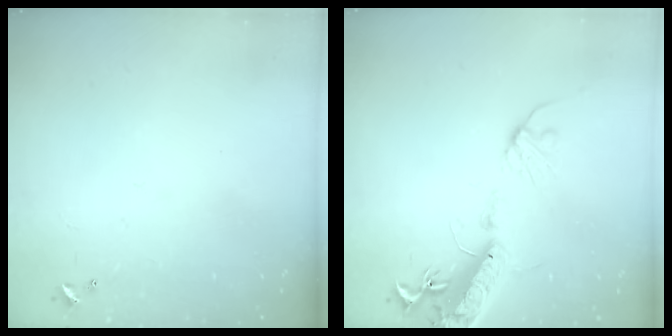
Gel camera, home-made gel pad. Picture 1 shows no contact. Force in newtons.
{"total": 16.6, "press": 16.2, "slide": 3.8}